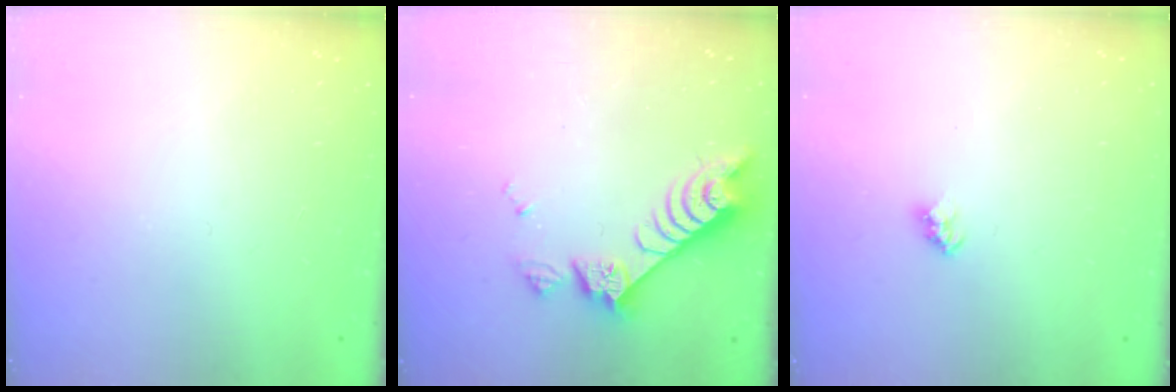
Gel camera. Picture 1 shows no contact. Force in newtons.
{"total": 8.3, "press": 8.2, "slide": 1.3}
{"total": 2.4, "press": 2.4, "slide": 0.2}